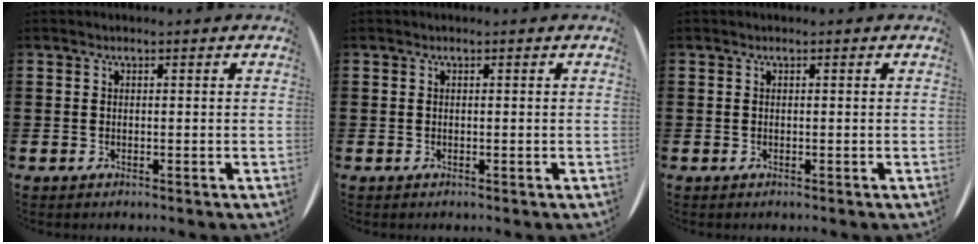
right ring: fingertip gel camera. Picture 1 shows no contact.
{"total": 0.0}
{"total": 0.0}